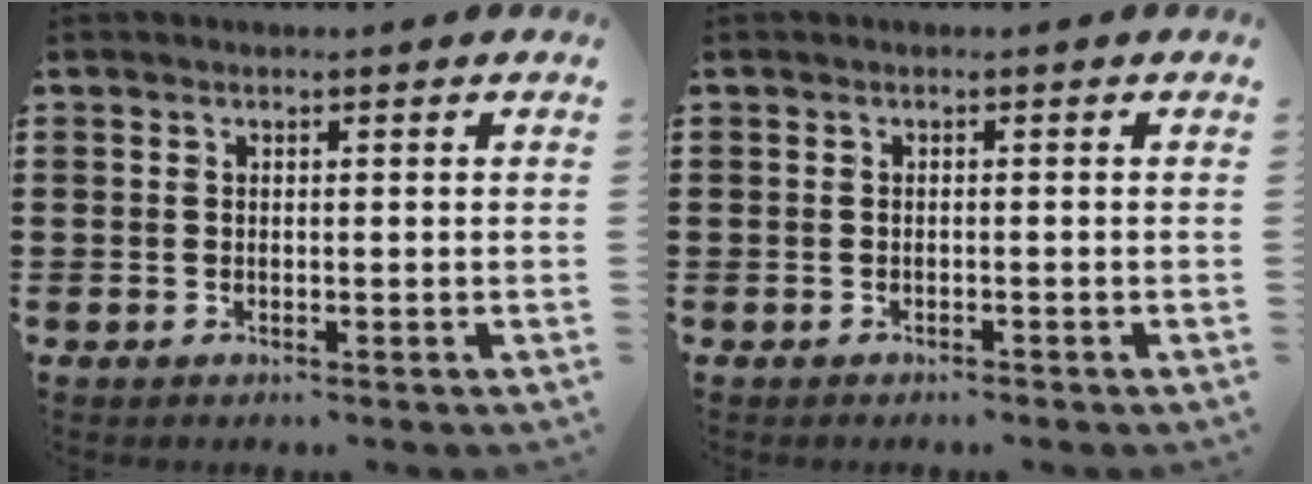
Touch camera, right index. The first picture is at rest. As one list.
[{"total": 0.6, "force": [-0.6, 0.0, 0.0], "torque": [-0.003, -0.001, -0.013]}]